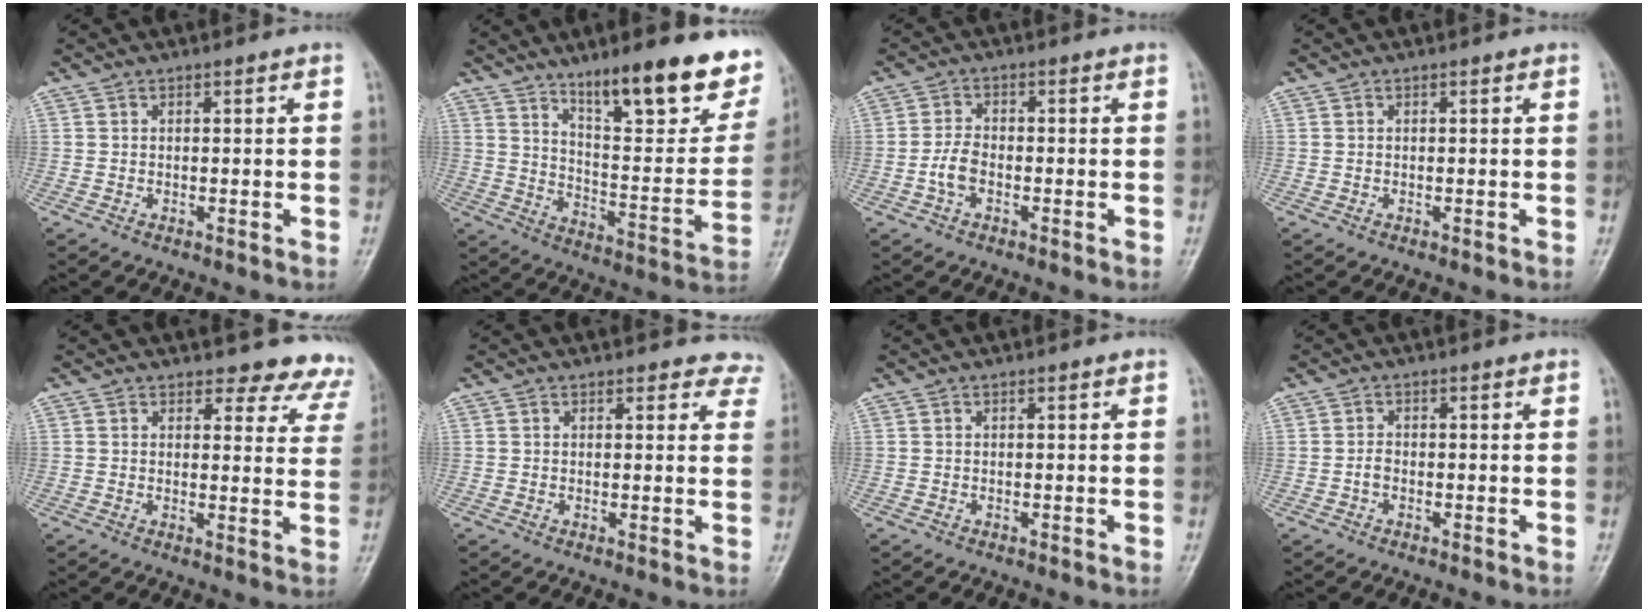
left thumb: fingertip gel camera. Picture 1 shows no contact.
{"total": 22.3, "force": [14.4, 6.0, 15.9], "torque": [-0.180, -0.077, 0.221]}
{"total": 3.6, "force": [-1.4, 2.1, 2.6], "torque": [-0.051, 0.012, -0.032]}
{"total": 0.0}
{"total": 9.8, "force": [9.0, 3.8, 0.6], "torque": [0.047, -0.058, 0.068]}
{"total": 5.4, "force": [4.8, 2.4, 0.3], "torque": [0.047, -0.018, 0.026]}
{"total": 0.0}
{"total": 1.3, "force": [-0.6, 0.8, 0.8], "torque": [-0.011, 0.005, -0.014]}